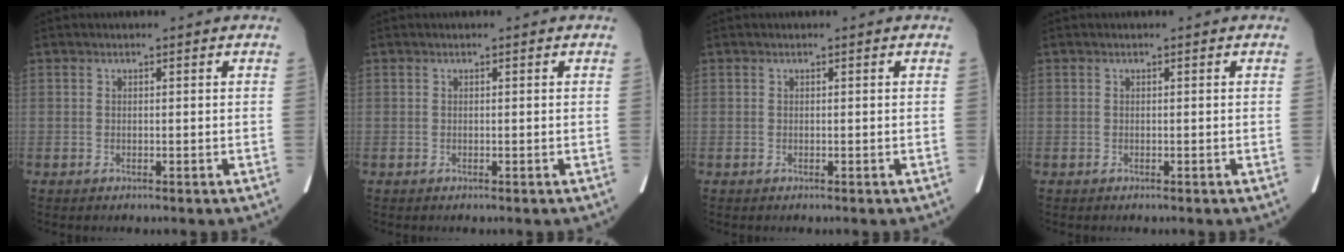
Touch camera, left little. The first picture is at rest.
{"total": 0.0}
{"total": 0.0}
{"total": 0.0}